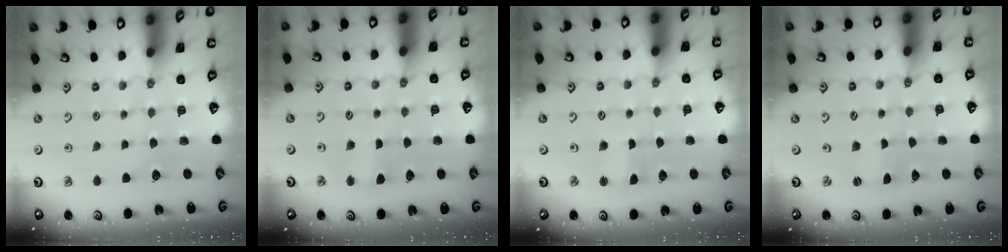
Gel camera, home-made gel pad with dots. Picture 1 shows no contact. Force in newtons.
{"total": 3.5, "press": 3.4, "slide": 0.4}
{"total": 2.8, "press": 2.7, "slide": 0.6}
{"total": 0.7, "press": 0.7, "slide": 0.1}